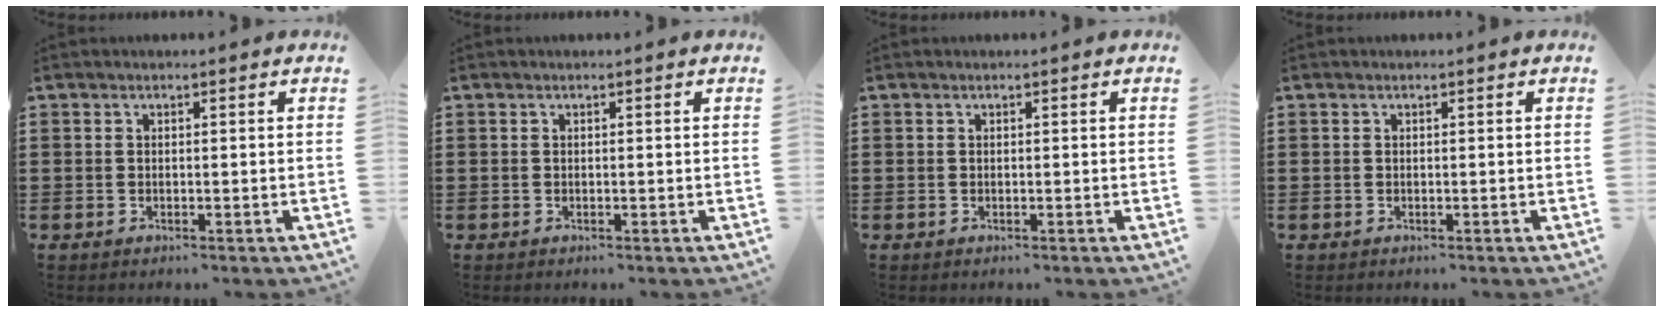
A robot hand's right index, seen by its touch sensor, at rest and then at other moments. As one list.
[{"total": 0.0}, {"total": 0.0}, {"total": 0.0}]